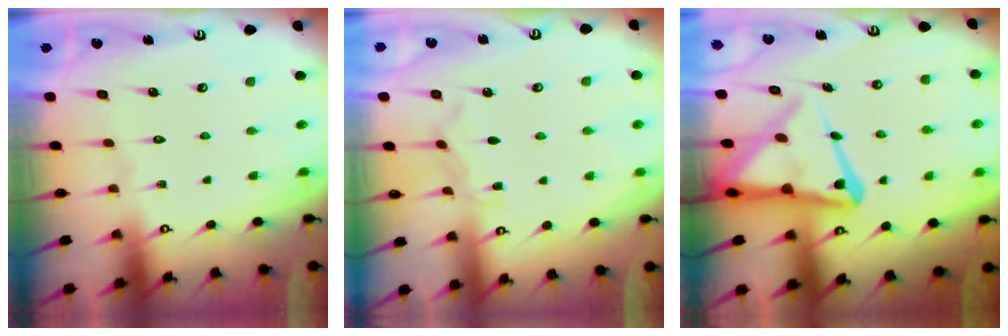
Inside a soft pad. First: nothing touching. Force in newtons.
{"total": 5.1, "press": 5.1, "slide": 0.4}
{"total": 14.1, "press": 14.1, "slide": 1.3}